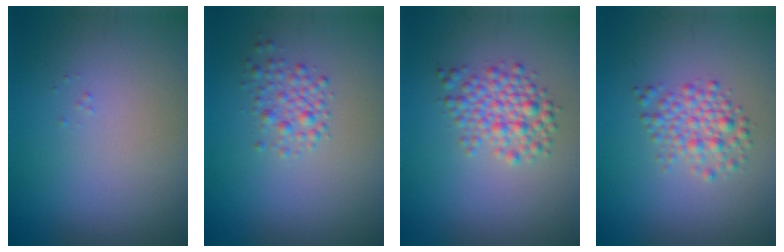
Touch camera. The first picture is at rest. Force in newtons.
{"total": 2.0, "press": 2.0, "slide": 0.0}
{"total": 3.4, "press": 3.4, "slide": 0.1}
{"total": 2.8, "press": 2.8, "slide": 0.1}